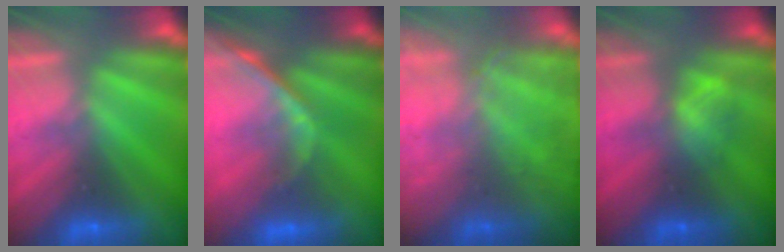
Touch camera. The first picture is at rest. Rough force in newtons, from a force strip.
{"total": 1.2}
{"total": 10.8}
{"total": 2.1}